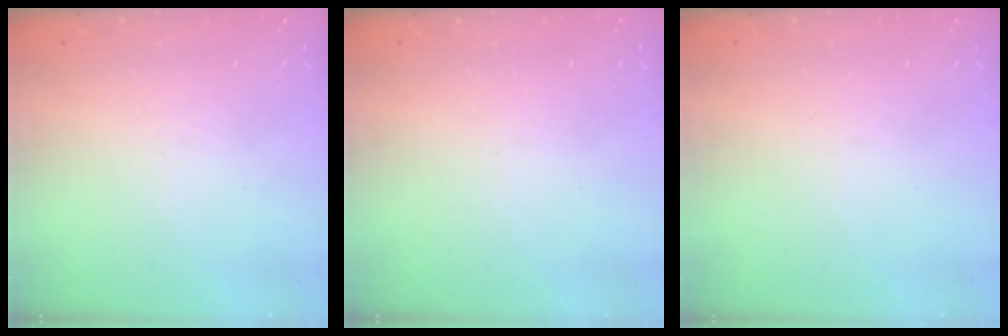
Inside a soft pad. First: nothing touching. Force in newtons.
{"total": 0.0}
{"total": 0.0}